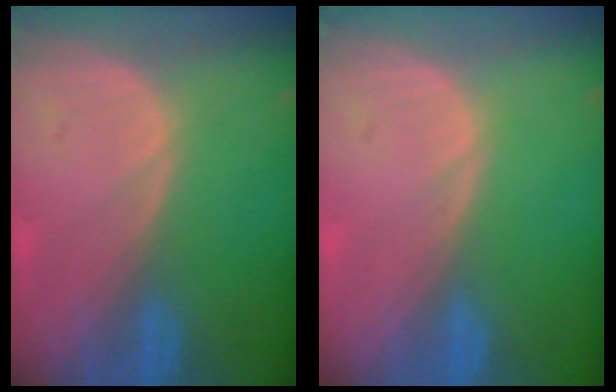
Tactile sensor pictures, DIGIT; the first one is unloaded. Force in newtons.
{"total": 0.0}